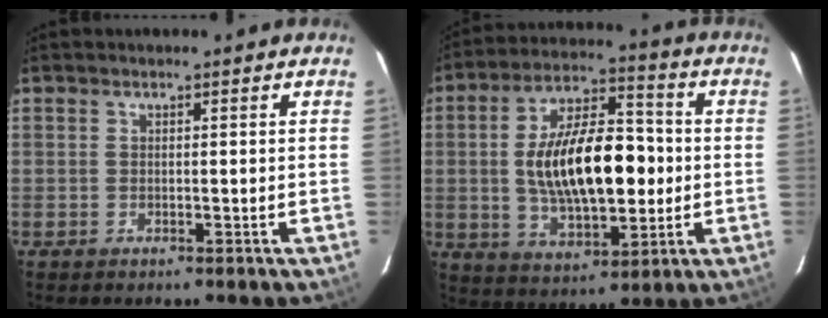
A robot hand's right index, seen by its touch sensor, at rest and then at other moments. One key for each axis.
{"total": 18.4, "fx": -0.4, "fy": 8.6, "fz": 16.3, "tx": -0.291, "ty": 0.014, "tz": 0.001}